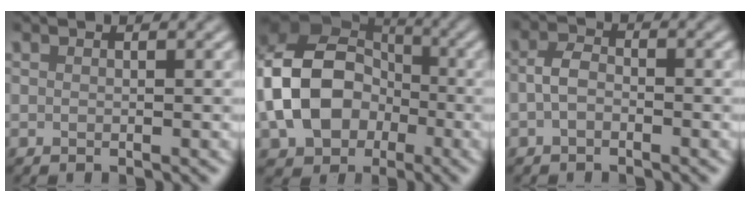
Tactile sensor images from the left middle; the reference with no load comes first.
{"total": 12.1, "force": [-2.3, 9.3, 7.4], "torque": [-0.148, -0.011, -0.054]}
{"total": 1.9, "force": [-0.7, 1.1, 1.4], "torque": [-0.027, 0.006, -0.021]}